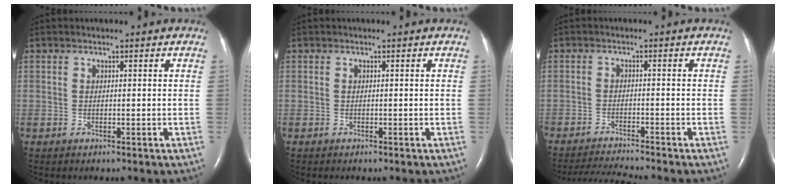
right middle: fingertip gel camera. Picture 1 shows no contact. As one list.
[{"total": 0.0}, {"total": 5.8, "force": [-5.5, -1.1, 1.4], "torque": [-0.025, -0.019, -0.094]}]